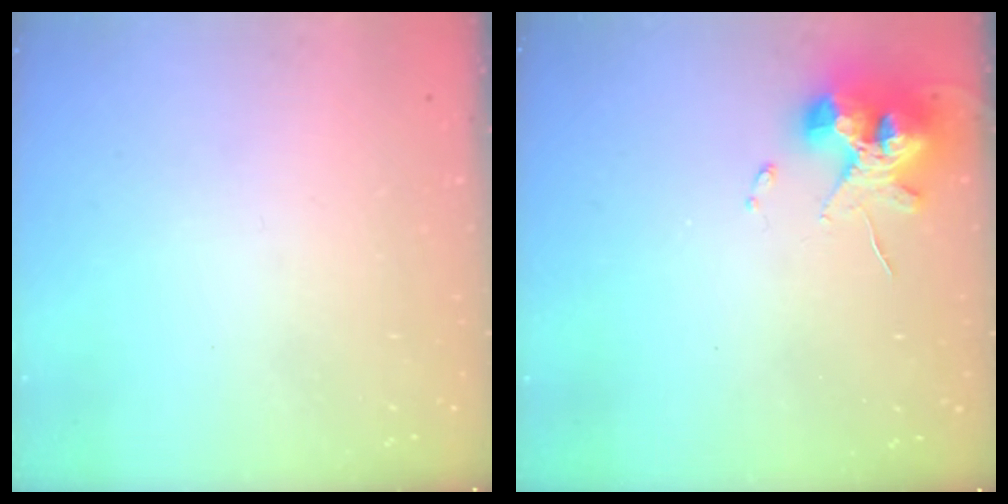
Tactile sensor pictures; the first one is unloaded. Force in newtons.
{"total": 12.0, "press": 11.8, "slide": 1.9}